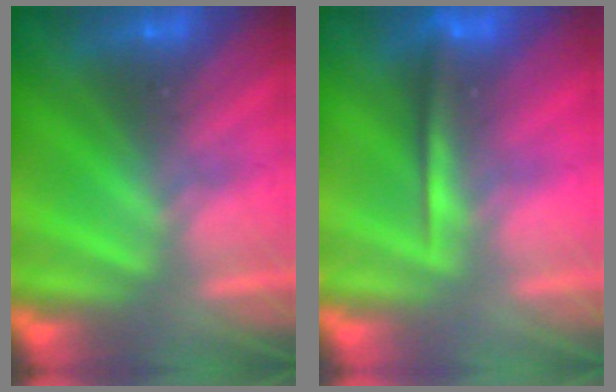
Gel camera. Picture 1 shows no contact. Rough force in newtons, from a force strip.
{"total": 1.3}